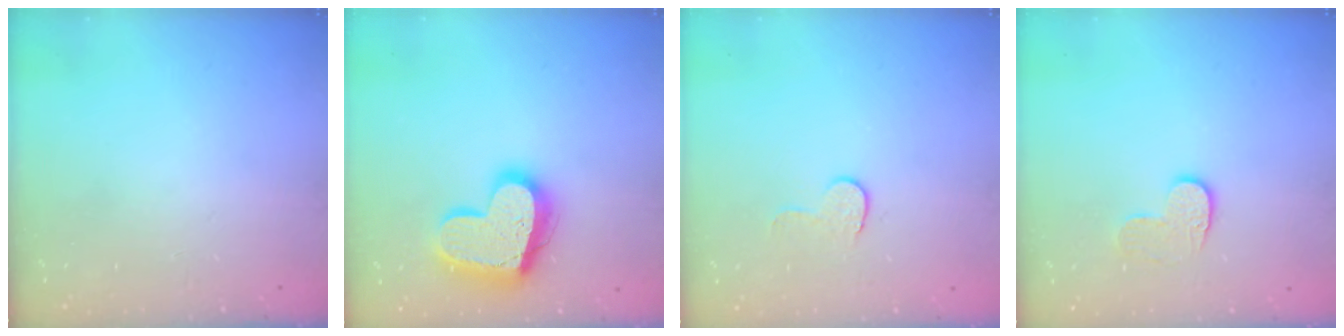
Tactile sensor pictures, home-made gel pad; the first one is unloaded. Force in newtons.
{"total": 18.2, "press": 18.2, "slide": 1.6}
{"total": 5.9, "press": 5.9, "slide": 0.5}
{"total": 6.7, "press": 6.7, "slide": 0.5}